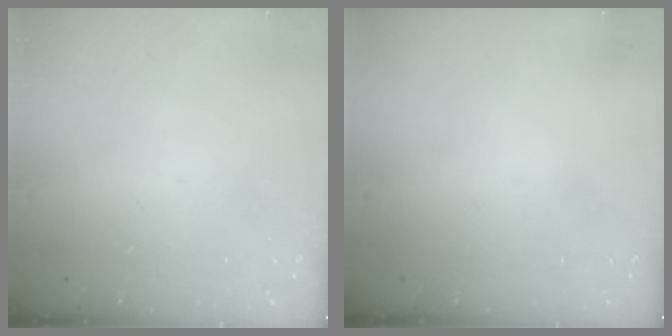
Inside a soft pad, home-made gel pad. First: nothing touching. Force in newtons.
{"total": 0.0}